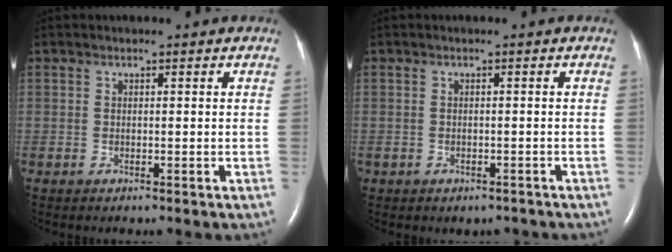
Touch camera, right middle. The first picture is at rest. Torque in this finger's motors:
{"motor_torque": [0.02, -0.02, -0.02, 0.00]}